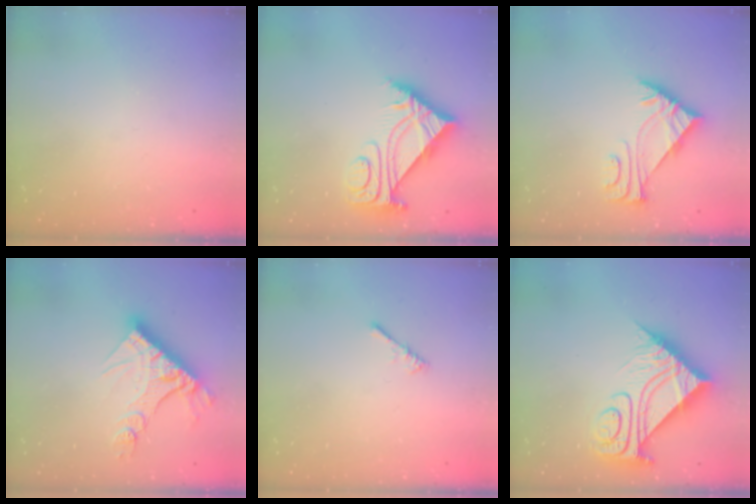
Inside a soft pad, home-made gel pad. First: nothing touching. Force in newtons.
{"total": 8.0, "press": 7.9, "slide": 1.2}
{"total": 5.7, "press": 5.6, "slide": 0.9}
{"total": 14.4, "press": 14.4, "slide": 1.1}
{"total": 0.0}
{"total": 13.0, "press": 13.0, "slide": 1.0}